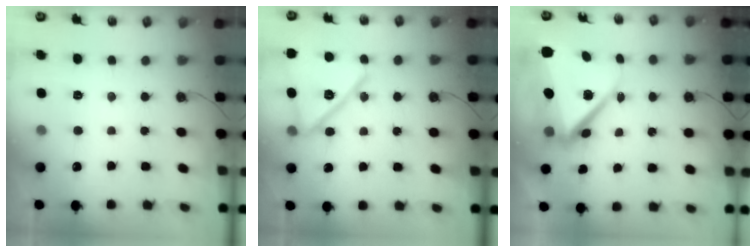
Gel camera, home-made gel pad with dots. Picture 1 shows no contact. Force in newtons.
{"total": 17.4, "press": 17.4, "slide": 1.1}
{"total": 14.4, "press": 14.3, "slide": 1.4}